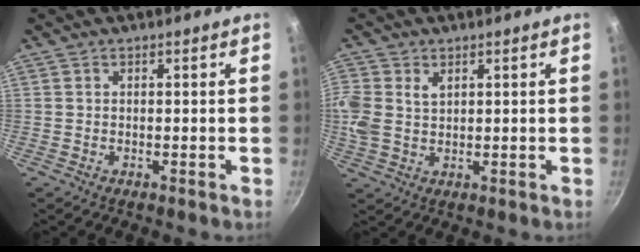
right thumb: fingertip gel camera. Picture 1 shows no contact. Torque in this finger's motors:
{"motor_torque": [0.36, 0.36, 0.50, 0.31, 0.08]}